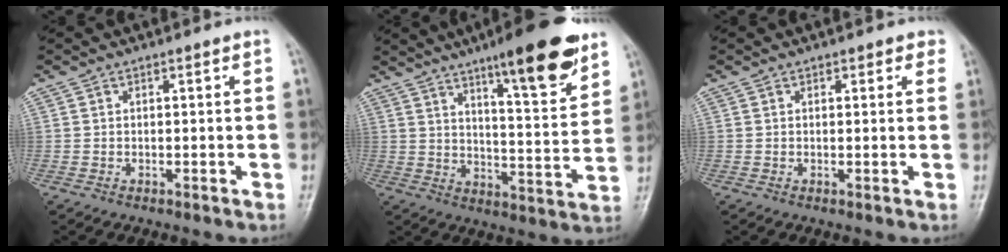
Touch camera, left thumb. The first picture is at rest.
{"total": 16.6, "force": [10.6, 3.4, 12.3], "torque": [-0.152, -0.060, 0.160]}
{"total": 1.8, "force": [1.1, 1.1, 0.8], "torque": [0.012, -0.002, 0.007]}